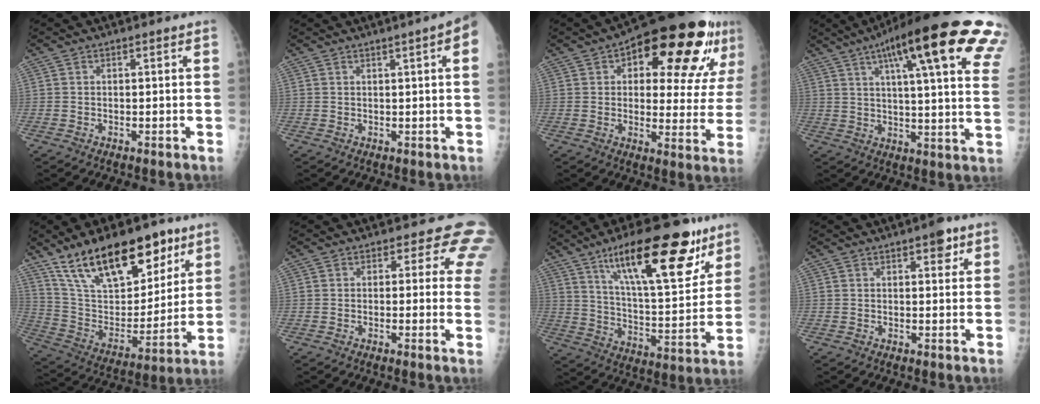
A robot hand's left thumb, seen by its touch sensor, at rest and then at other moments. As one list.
[{"total": 5.8, "force": [2.2, 0.2, 5.3], "torque": [-0.060, 0.007, 0.023]}, {"total": 23.2, "force": [10.6, 9.6, 18.3], "torque": [-0.206, -0.002, 0.146]}, {"total": 28.6, "force": [14.7, 5.7, 23.9], "torque": [-0.283, -0.003, 0.190]}, {"total": 24.3, "force": [15.4, 11.3, 15.0], "torque": [-0.207, -0.043, 0.277]}, {"total": 6.7, "force": [3.9, 4.0, 3.8], "torque": [-0.004, -0.012, 0.017]}, {"total": 24.7, "force": [14.4, 8.0, 18.4], "torque": [-0.249, -0.047, 0.234]}, {"total": 3.4, "force": [1.8, 1.6, 2.3], "torque": [-0.011, -0.004, 0.019]}]